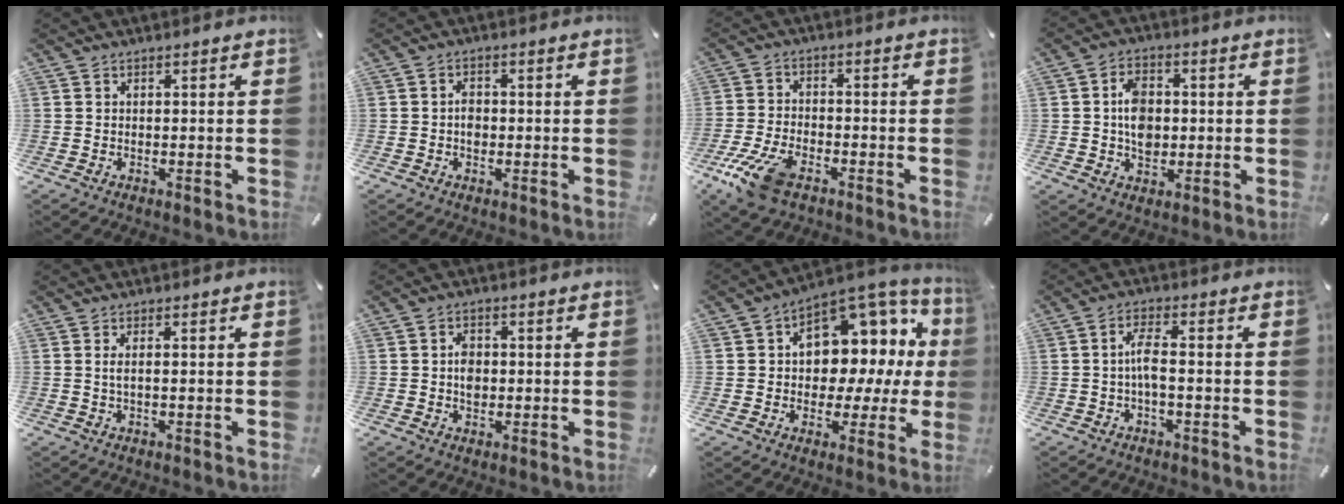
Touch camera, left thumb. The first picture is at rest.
{"total": 2.8, "force": [-0.3, 2.1, 1.8], "torque": [-0.027, 0.002, -0.008]}
{"total": 10.5, "force": [-6.3, 5.1, 6.7], "torque": [-0.152, 0.020, -0.120]}
{"total": 7.5, "force": [-0.1, 5.7, 4.9], "torque": [-0.084, 0.001, -0.006]}
{"total": 2.1, "force": [0.1, 0.3, 2.0], "torque": [-0.040, -0.005, 0.001]}
{"total": 3.9, "force": [-0.1, 3.0, 2.5], "torque": [-0.032, 0.002, -0.006]}
{"total": 11.6, "force": [3.2, 9.3, 6.1], "torque": [-0.073, -0.051, 0.065]}
{"total": 5.0, "force": [-0.7, 1.4, 4.7], "torque": [-0.100, 0.000, -0.018]}